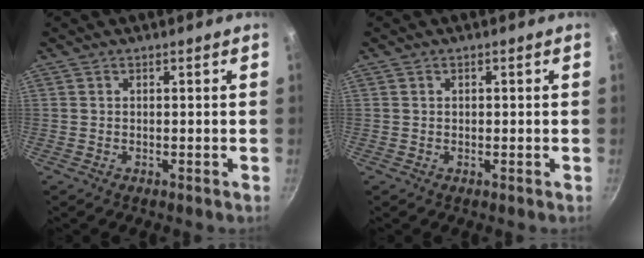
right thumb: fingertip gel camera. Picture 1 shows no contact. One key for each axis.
{"total": 0.5, "fx": 0.1, "fy": 0.4, "fz": 0.2, "tx": 0.000, "ty": 0.004, "tz": 0.002}